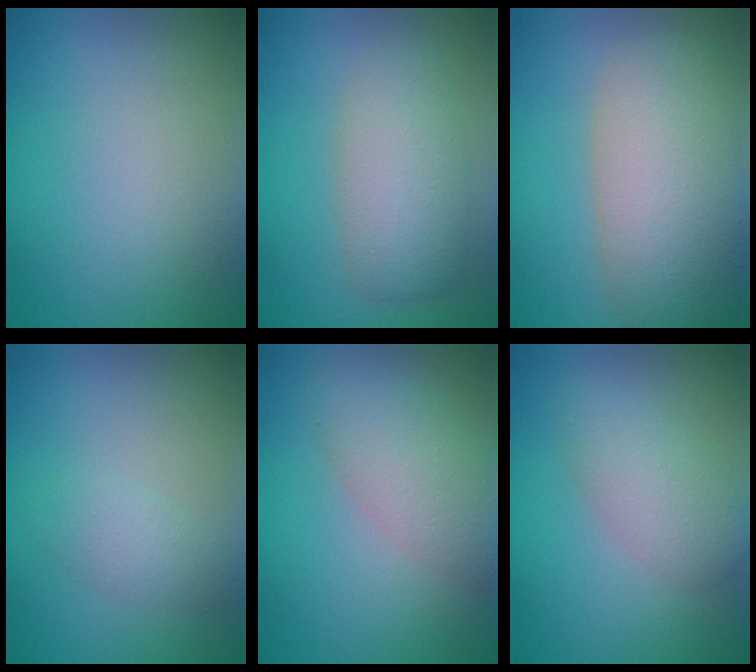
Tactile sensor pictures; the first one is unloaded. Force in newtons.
{"total": 4.4, "press": 4.4, "slide": 0.4}
{"total": 7.6, "press": 7.6, "slide": 0.4}
{"total": 1.7, "press": 1.7, "slide": 0.0}
{"total": 4.2, "press": 4.2, "slide": 0.1}
{"total": 3.2, "press": 3.2, "slide": 0.1}